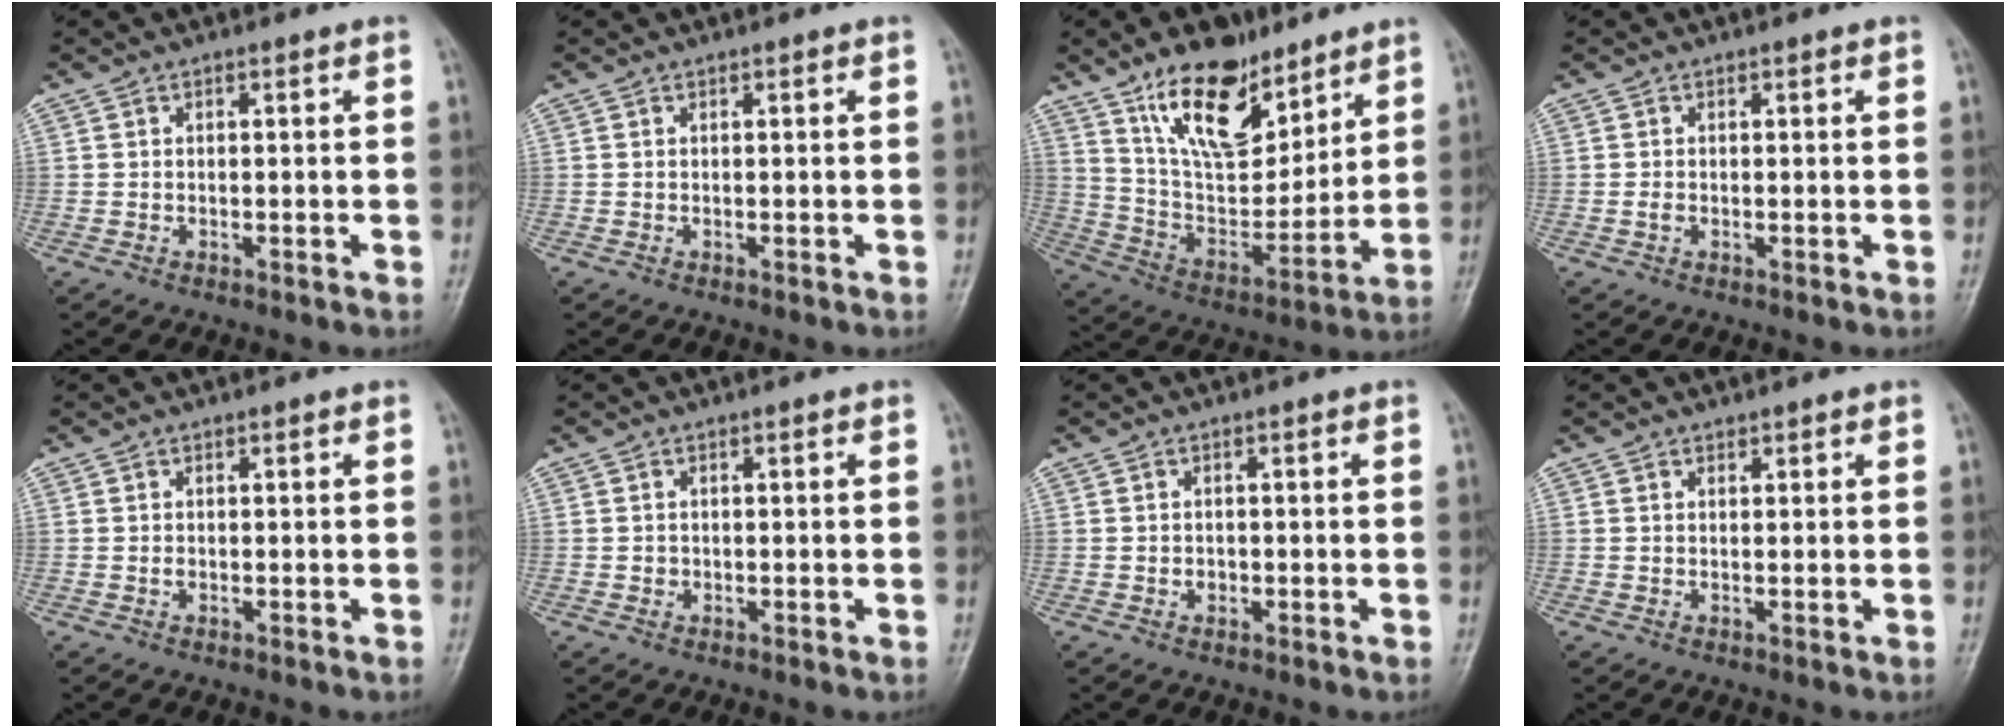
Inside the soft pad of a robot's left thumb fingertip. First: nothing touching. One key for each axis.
{"total": 0.0}
{"total": 18.6, "fx": 11.8, "fy": 9.2, "fz": 11.0, "tx": -0.131, "ty": -0.065, "tz": 0.218}
{"total": 0.9, "fx": 0.0, "fy": 0.7, "fz": 0.6, "tx": -0.007, "ty": 0.000, "tz": -0.001}
{"total": 0.7, "fx": 0.2, "fy": 0.5, "fz": 0.4, "tx": -0.002, "ty": 0.000, "tz": 0.002}
{"total": 0.8, "fx": 0.1, "fy": 0.8, "fz": 0.2, "tx": 0.004, "ty": 0.002, "tz": 0.001}
{"total": 1.1, "fx": -0.1, "fy": 1.0, "fz": 0.5, "tx": 0.000, "ty": 0.002, "tz": -0.002}
{"total": 0.9, "fx": 0.7, "fy": 0.5, "fz": 0.2, "tx": 0.005, "ty": -0.005, "tz": 0.008}